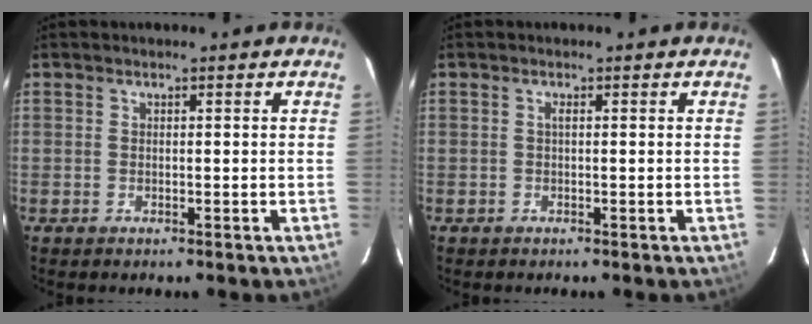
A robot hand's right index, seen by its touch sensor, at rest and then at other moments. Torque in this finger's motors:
{"motor_torque": [0.13, -0.05, 0.08, 0.02]}